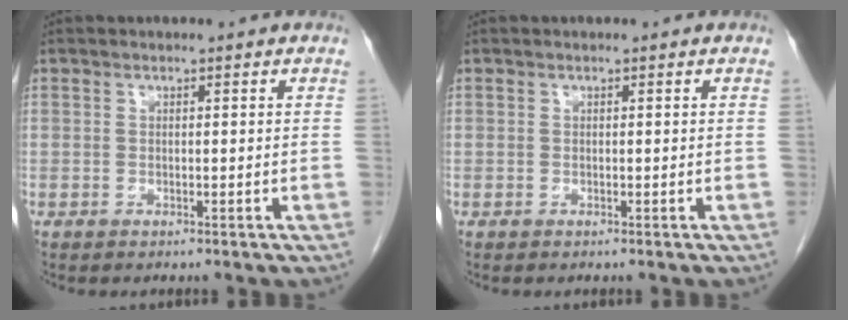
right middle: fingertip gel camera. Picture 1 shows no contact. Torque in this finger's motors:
{"motor_torque": [0.00, 0.00, 0.00, -0.01]}